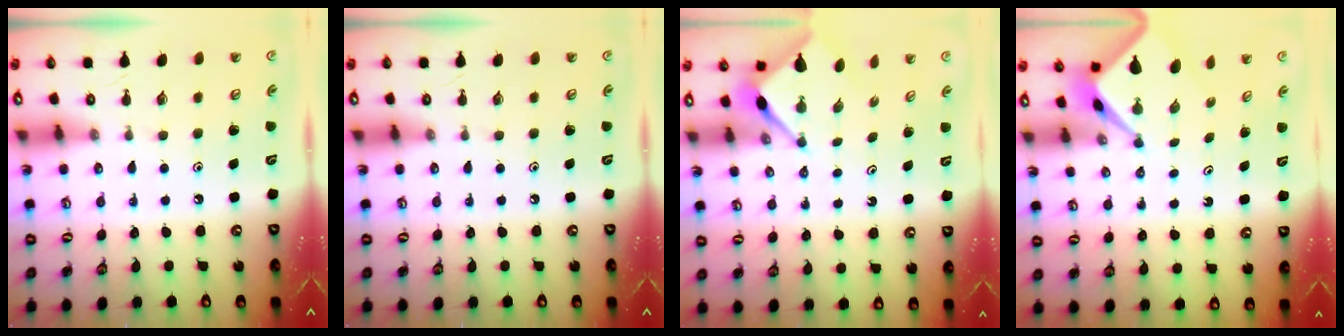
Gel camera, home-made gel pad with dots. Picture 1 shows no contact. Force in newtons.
{"total": 0.0}
{"total": 3.0, "press": 3.0, "slide": 0.3}
{"total": 2.1, "press": 2.1, "slide": 0.3}